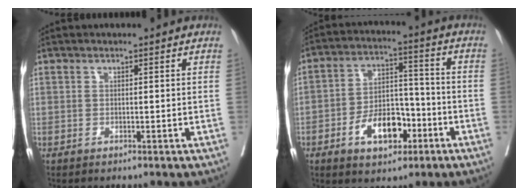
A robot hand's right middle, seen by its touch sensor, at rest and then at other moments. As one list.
[{"total": 9.9, "force": [-4.5, 5.1, 7.1], "torque": [-0.127, 0.017, -0.073]}]